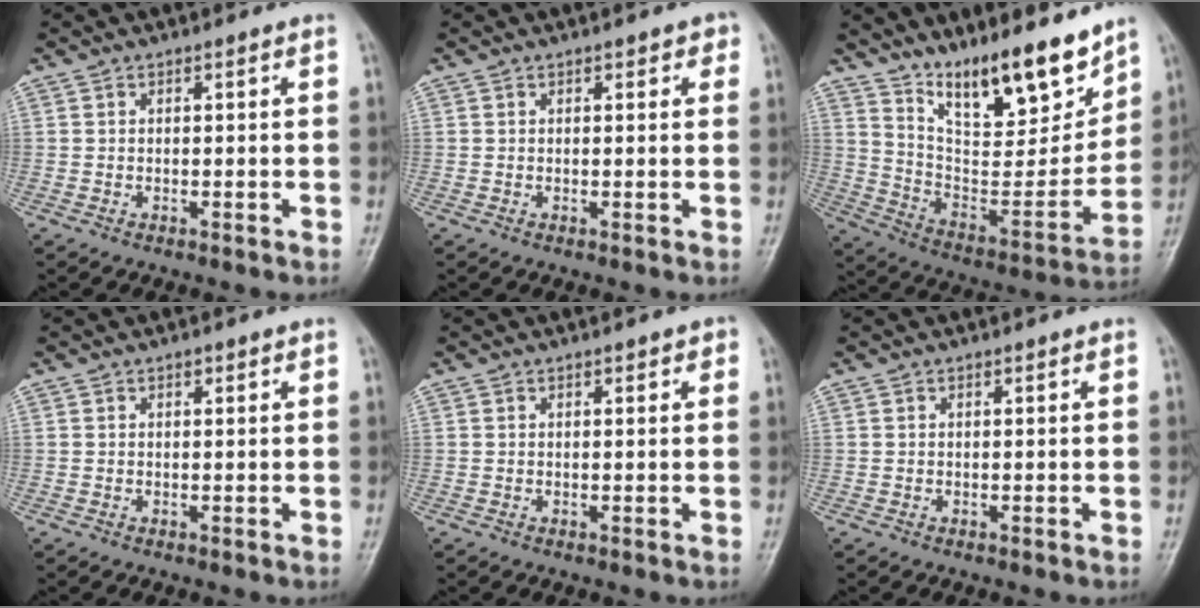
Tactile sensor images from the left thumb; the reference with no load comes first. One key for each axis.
{"total": 2.4, "fx": 1.1, "fy": 1.2, "fz": 1.8, "tx": -0.007, "ty": 0.000, "tz": 0.010}
{"total": 19.1, "fx": 14.1, "fy": 5.8, "fz": 11.5, "tx": -0.140, "ty": -0.093, "tz": 0.249}
{"total": 1.0, "fx": 0.5, "fy": 0.6, "fz": 0.7, "tx": -0.004, "ty": 0.001, "tz": 0.004}
{"total": 1.8, "fx": 0.8, "fy": 0.8, "fz": 1.4, "tx": -0.010, "ty": 0.001, "tz": 0.007}
{"total": 0.0}